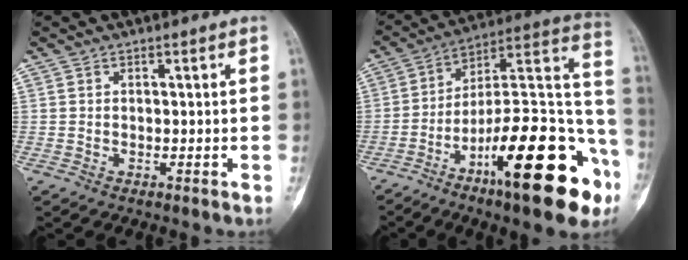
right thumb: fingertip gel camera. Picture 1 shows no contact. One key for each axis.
{"total": 26.8, "fx": -12.5, "fy": 7.7, "fz": 22.4, "tx": -0.286, "ty": 0.075, "tz": -0.193}